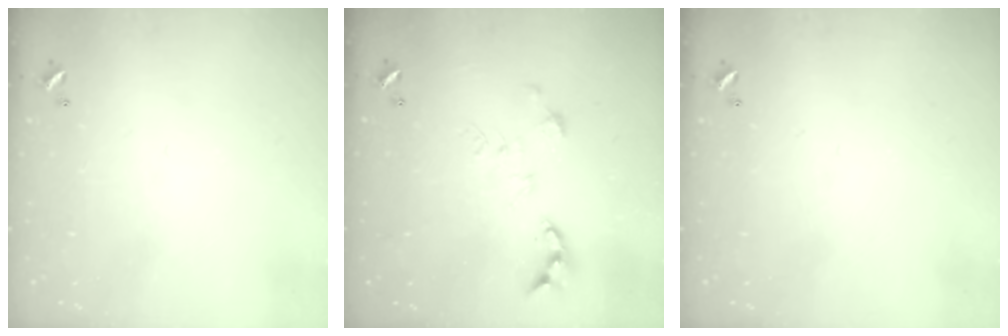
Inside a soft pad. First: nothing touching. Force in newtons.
{"total": 0.0}
{"total": 0.0}